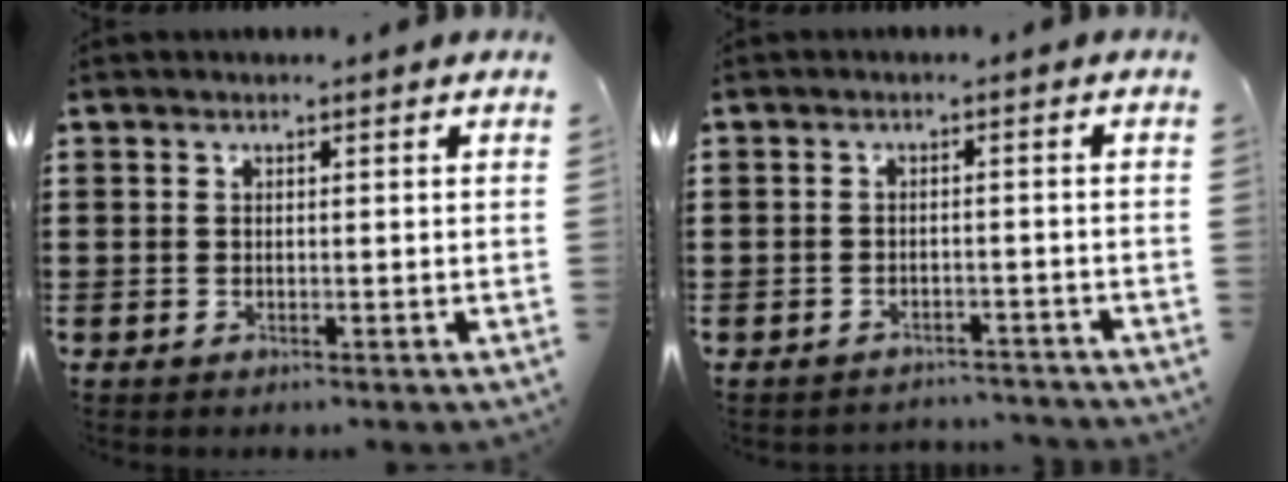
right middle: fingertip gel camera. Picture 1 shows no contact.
{"total": 2.0, "force": [-2.0, 0.0, -0.1], "torque": [-0.006, -0.004, -0.044]}